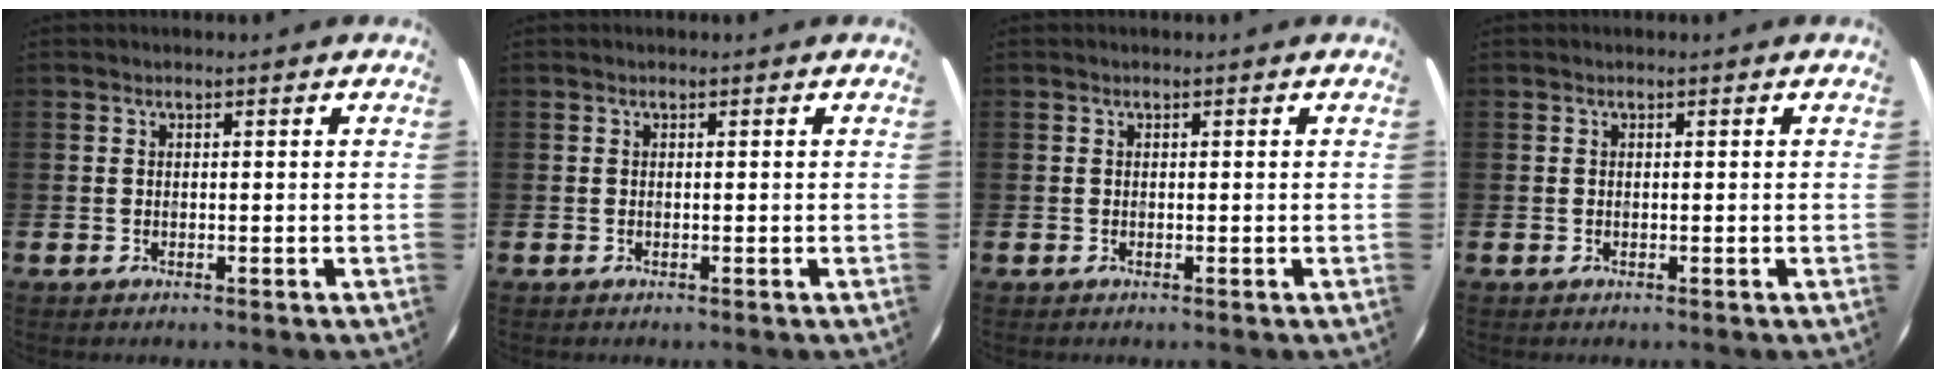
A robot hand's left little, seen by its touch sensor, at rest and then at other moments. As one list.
[{"total": 0.0}, {"total": 0.0}, {"total": 0.0}]